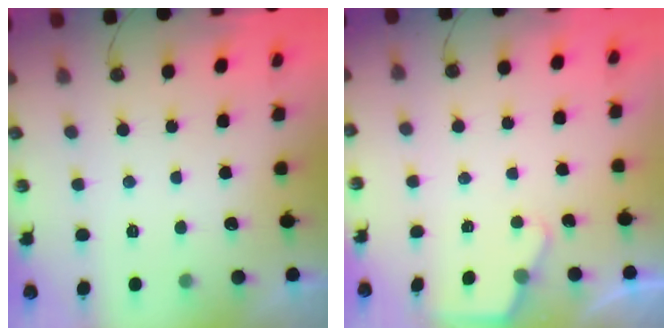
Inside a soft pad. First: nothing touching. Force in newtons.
{"total": 2.1, "press": 2.0, "slide": 0.4}